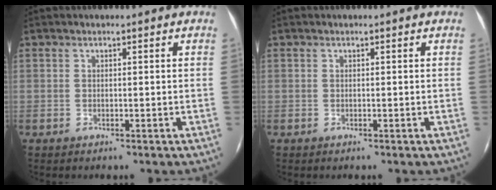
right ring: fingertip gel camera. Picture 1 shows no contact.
{"total": 0.0}